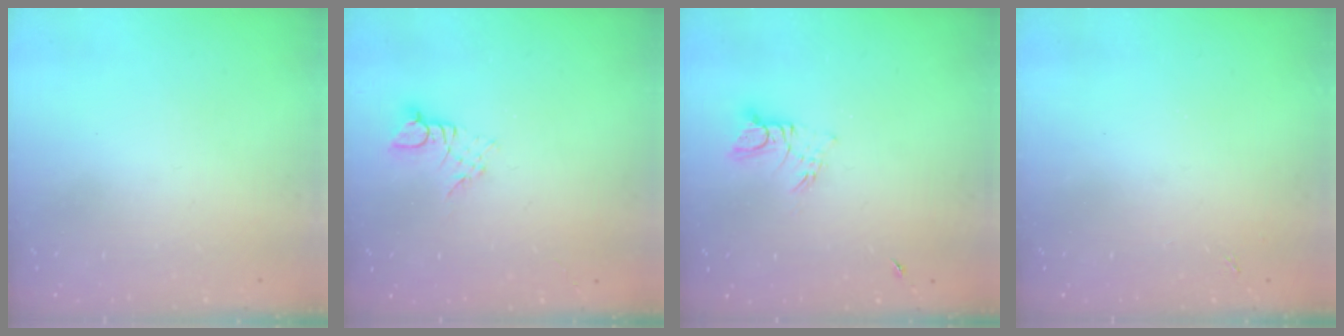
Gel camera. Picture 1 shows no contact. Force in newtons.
{"total": 2.8, "press": 2.8, "slide": 0.3}
{"total": 4.7, "press": 4.7, "slide": 0.4}
{"total": 1.7, "press": 1.6, "slide": 0.3}